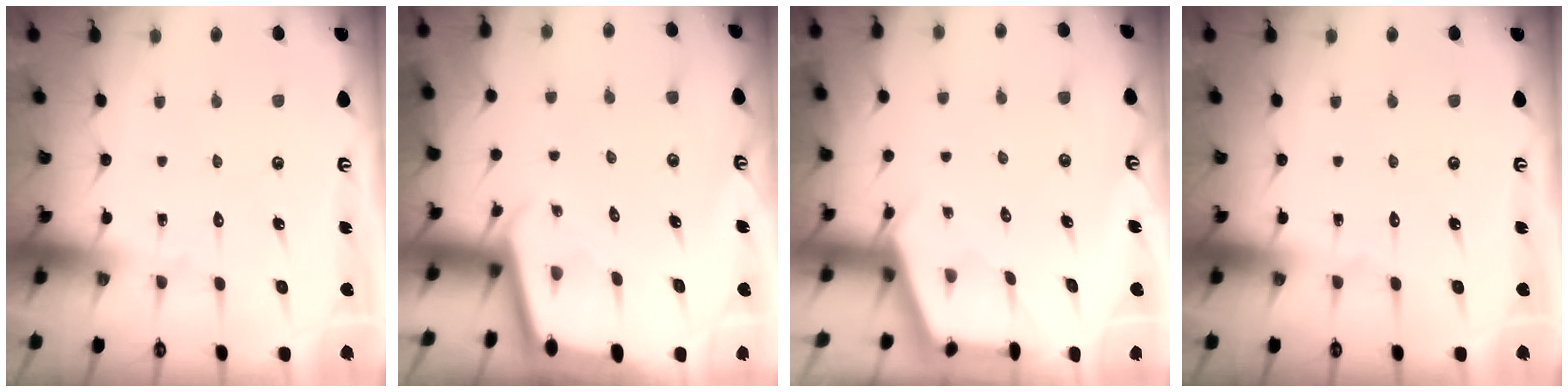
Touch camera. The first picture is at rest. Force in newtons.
{"total": 1.8, "press": 1.8, "slide": 0.2}
{"total": 2.6, "press": 2.6, "slide": 0.3}
{"total": 0.0}